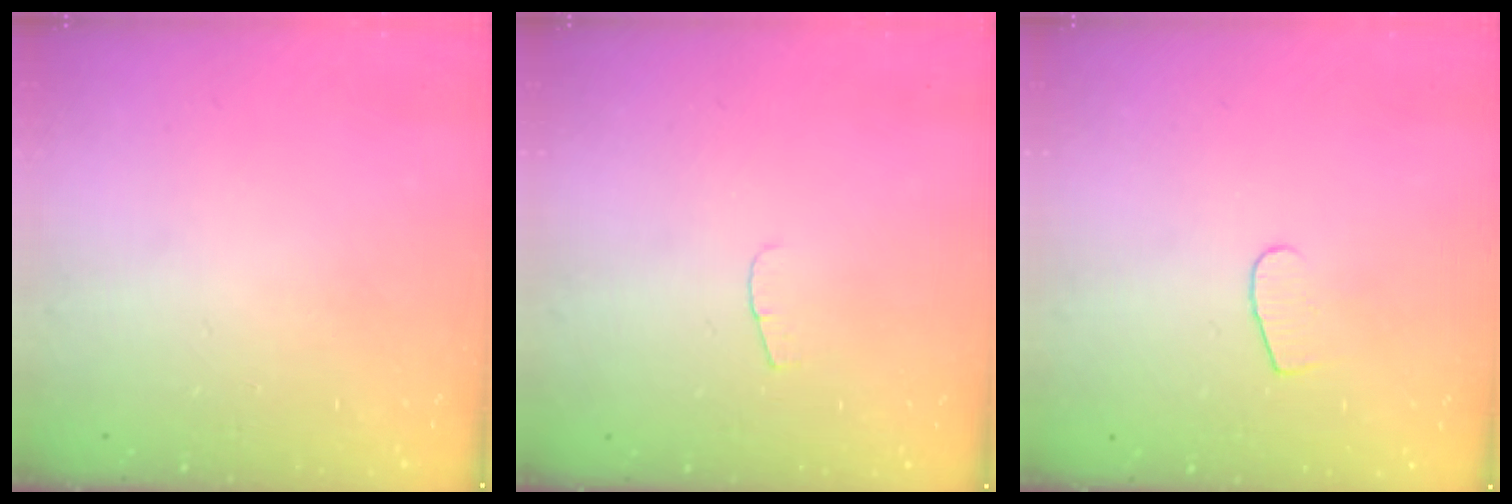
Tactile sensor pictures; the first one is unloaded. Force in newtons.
{"total": 4.1, "press": 4.1, "slide": 0.4}
{"total": 4.6, "press": 4.5, "slide": 0.4}